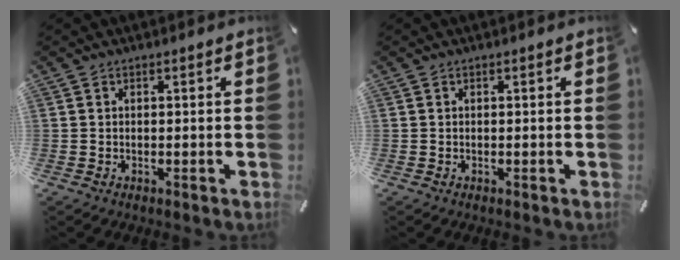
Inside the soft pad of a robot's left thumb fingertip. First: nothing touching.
{"total": 0.0}